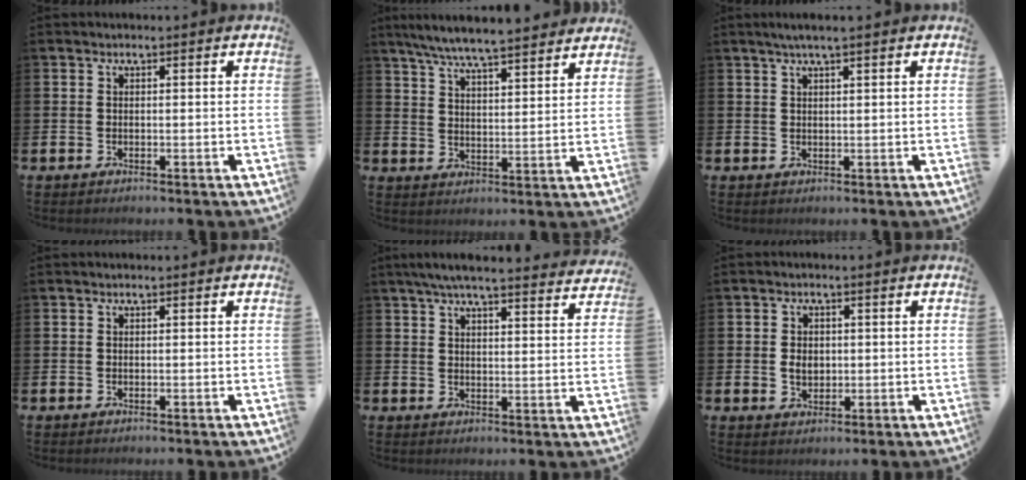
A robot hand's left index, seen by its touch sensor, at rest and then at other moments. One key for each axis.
{"total": 7.0, "fx": 6.7, "fy": 0.2, "fz": 2.1, "tx": -0.057, "ty": -0.038, "tz": 0.118}
{"total": 2.3, "fx": 1.7, "fy": 0.0, "fz": 1.5, "tx": -0.022, "ty": 0.000, "tz": 0.029}
{"total": 0.0}
{"total": 6.0, "fx": 5.6, "fy": 0.4, "fz": 2.2, "tx": -0.054, "ty": -0.023, "tz": 0.099}
{"total": 2.5, "fx": 0.2, "fy": 2.0, "fz": 1.6, "tx": -0.014, "ty": 0.001, "tz": -0.002}